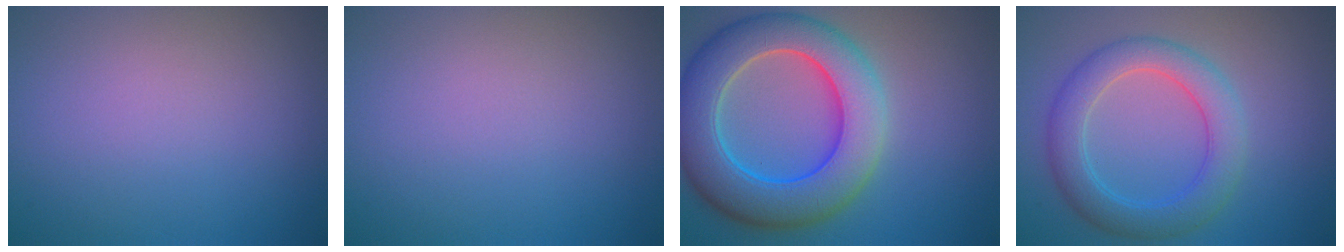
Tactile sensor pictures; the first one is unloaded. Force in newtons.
{"total": 0.0}
{"total": 10.1, "press": 10.1, "slide": 0.7}
{"total": 5.0, "press": 5.0, "slide": 0.2}